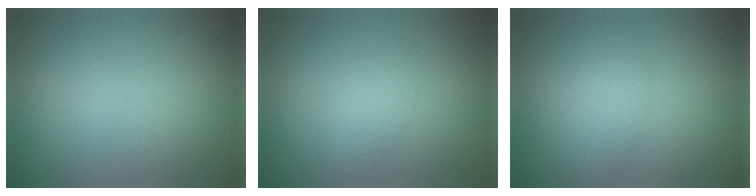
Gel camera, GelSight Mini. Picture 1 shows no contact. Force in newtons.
{"total": 1.5, "press": 1.5, "slide": 0.1}
{"total": 2.4, "press": 2.4, "slide": 0.1}